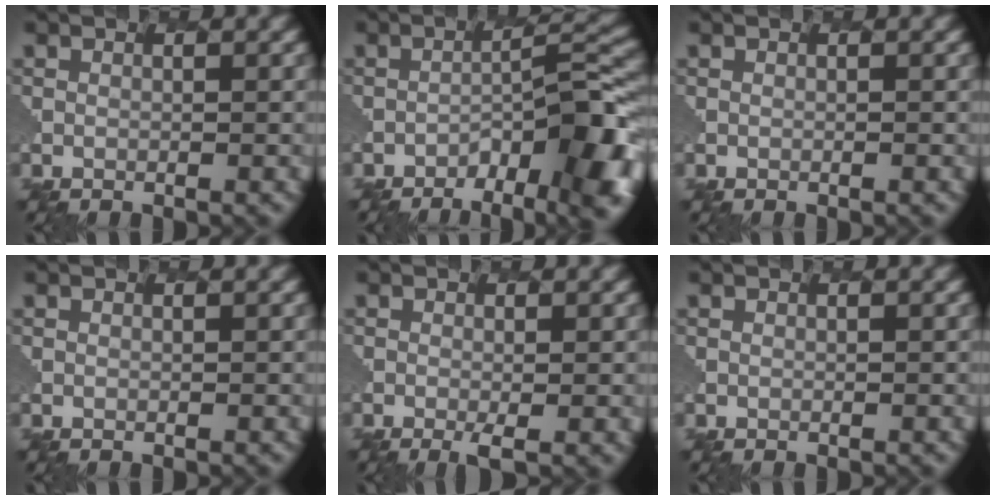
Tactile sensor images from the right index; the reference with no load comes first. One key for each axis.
{"total": 10.5, "fx": -6.0, "fy": 3.2, "fz": 8.0, "tx": -0.125, "ty": 0.005, "tz": -0.081}
{"total": 0.0}
{"total": 0.0}
{"total": 1.7, "fx": -0.8, "fy": 0.0, "fz": 1.5, "tx": -0.038, "ty": -0.004, "tz": -0.011}
{"total": 0.0}